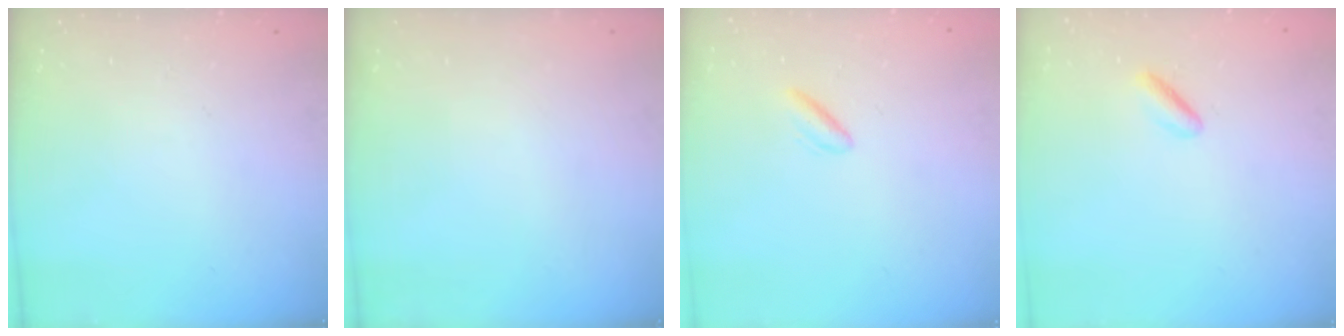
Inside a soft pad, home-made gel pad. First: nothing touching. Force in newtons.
{"total": 0.0}
{"total": 2.3, "press": 2.0, "slide": 1.3}
{"total": 1.5, "press": 1.2, "slide": 0.9}